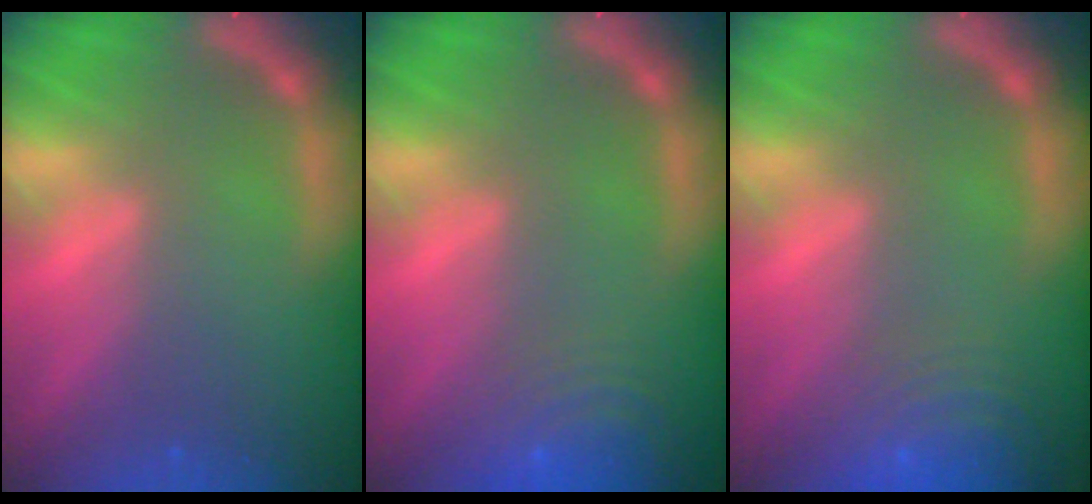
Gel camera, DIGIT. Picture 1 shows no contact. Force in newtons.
{"total": 8.5}
{"total": 9.5}